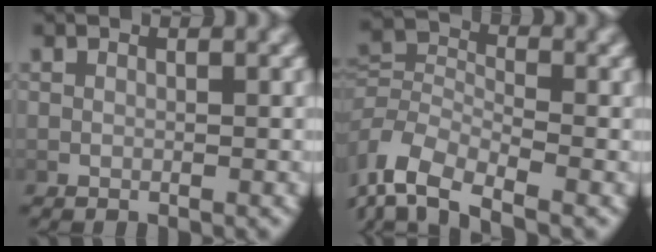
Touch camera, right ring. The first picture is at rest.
{"total": 7.5, "force": [-4.4, 5.1, 3.4], "torque": [-0.098, -0.041, -0.065]}